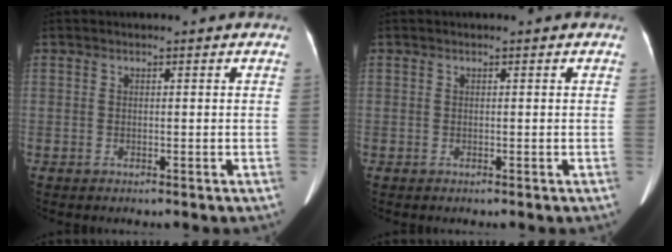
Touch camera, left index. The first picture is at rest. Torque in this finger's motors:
{"motor_torque": [0.00, 0.00, 0.00, 0.00]}